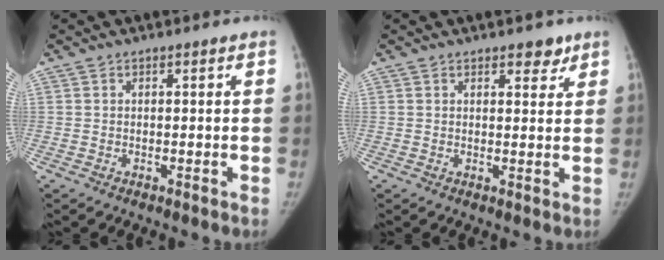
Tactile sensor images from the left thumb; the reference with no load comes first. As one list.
[{"total": 3.1, "force": [2.2, 1.5, 1.6], "torque": [-0.003, -0.012, 0.029]}]